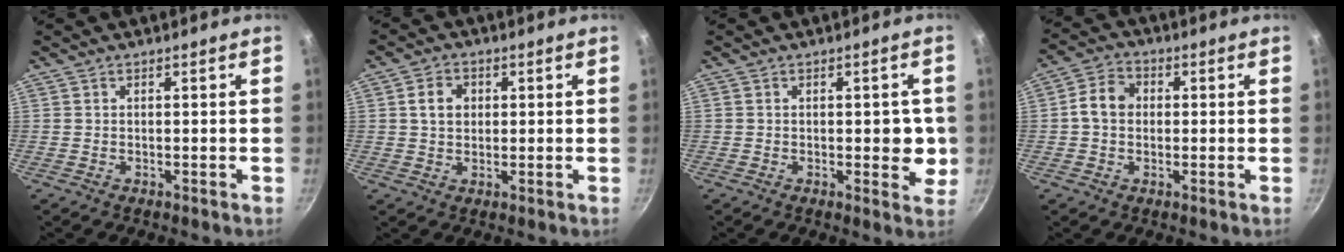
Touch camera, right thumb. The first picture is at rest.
{"total": 4.8, "force": [1.0, 3.8, 2.7], "torque": [-0.032, 0.007, 0.014]}
{"total": 5.9, "force": [-0.2, 3.0, 5.1], "torque": [-0.034, -0.007, -0.005]}
{"total": 6.1, "force": [0.3, 4.9, 3.6], "torque": [-0.048, 0.017, -0.010]}